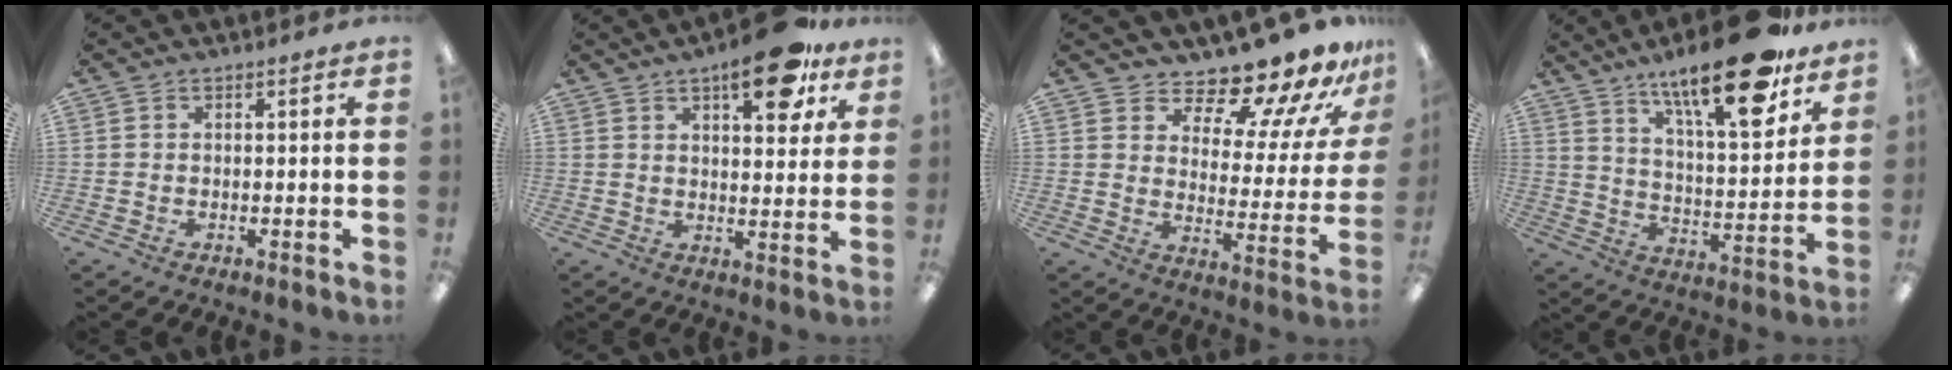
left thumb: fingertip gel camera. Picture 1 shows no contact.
{"total": 14.2, "force": [8.4, 5.6, 10.0], "torque": [-0.117, -0.040, 0.131]}
{"total": 14.1, "force": [12.9, 3.2, 4.9], "torque": [-0.078, -0.118, 0.215]}
{"total": 21.8, "force": [15.4, 5.7, 14.3], "torque": [-0.226, -0.092, 0.247]}